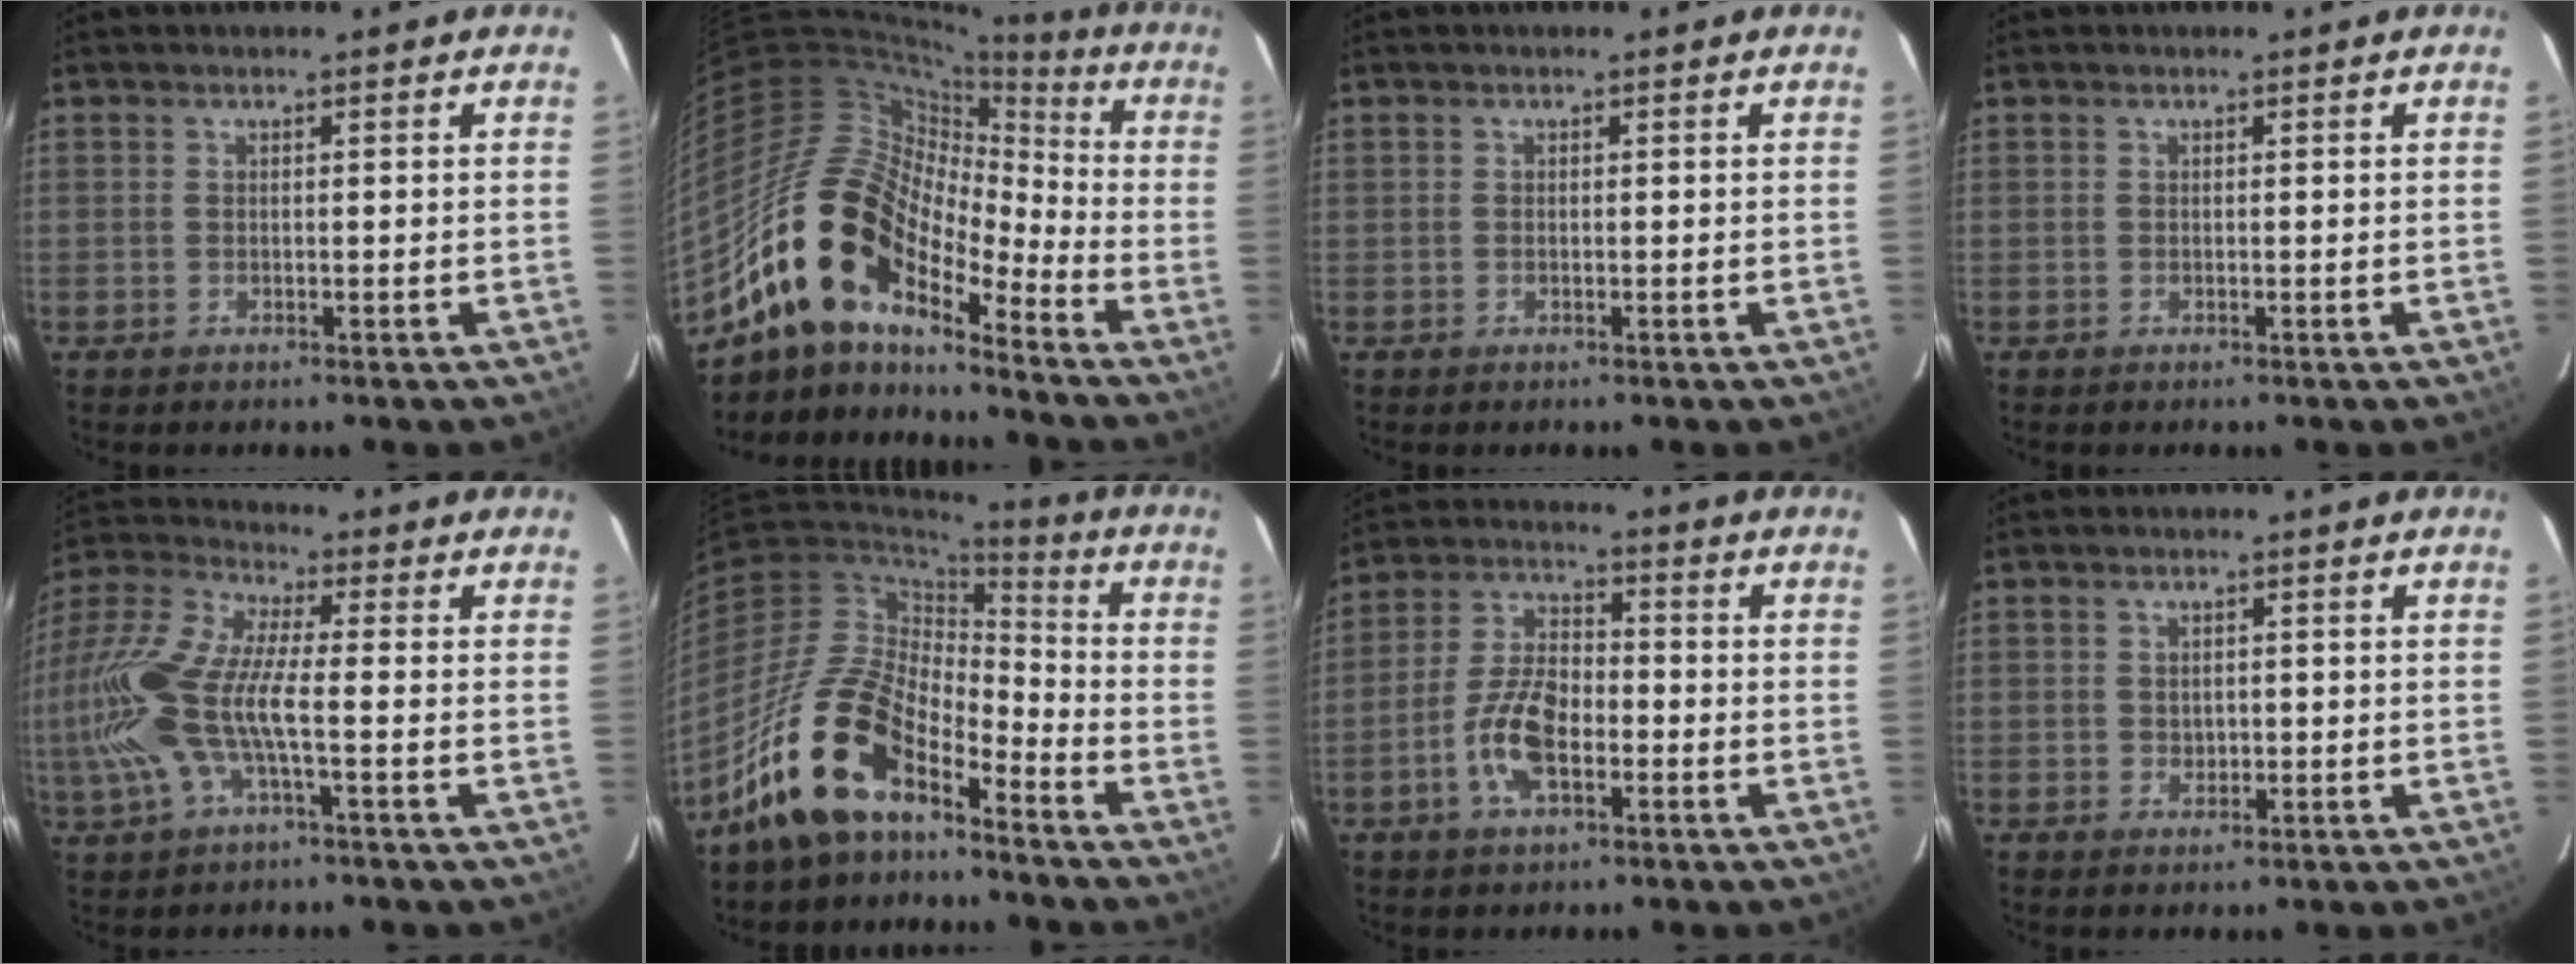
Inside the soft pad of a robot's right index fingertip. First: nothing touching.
{"total": 18.2, "force": [-12.6, 7.5, 10.8], "torque": [-0.187, -0.010, -0.251]}
{"total": 0.0}
{"total": 0.0}
{"total": 16.6, "force": [-2.9, 5.2, 15.5], "torque": [-0.317, -0.003, -0.061]}
{"total": 14.7, "force": [-10.6, 5.9, 8.3], "torque": [-0.162, 0.015, -0.209]}
{"total": 9.6, "force": [-3.6, 4.6, 7.6], "torque": [-0.161, 0.008, -0.068]}
{"total": 1.5, "force": [0.0, 1.4, 0.7], "torque": [-0.007, 0.002, 0.002]}